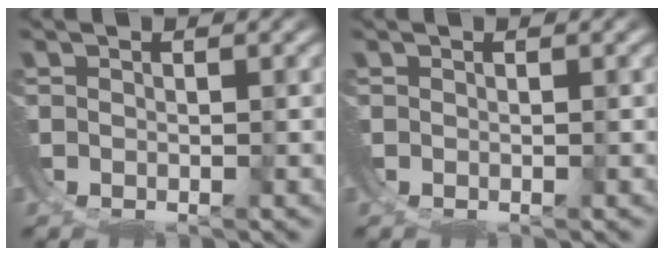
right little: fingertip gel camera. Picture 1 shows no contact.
{"total": 0.0}